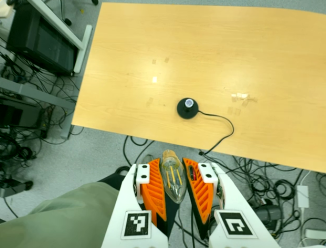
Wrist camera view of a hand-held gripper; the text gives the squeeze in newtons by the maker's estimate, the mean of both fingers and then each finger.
{"total": 20.4, "left": 22.5, "right": 18.3}